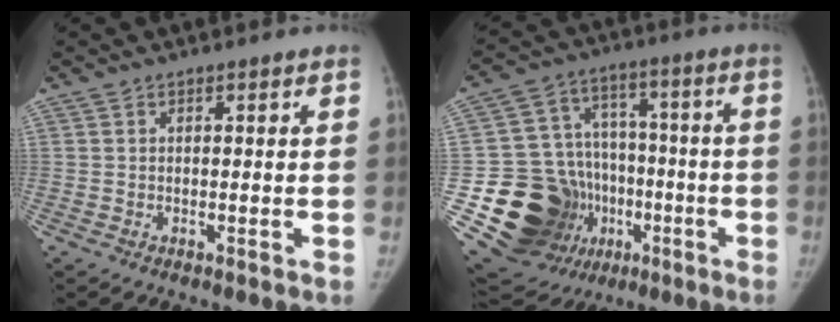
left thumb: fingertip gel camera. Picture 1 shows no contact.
{"total": 24.8, "force": [-8.5, 19.1, 13.5], "torque": [-0.215, 0.074, -0.120]}